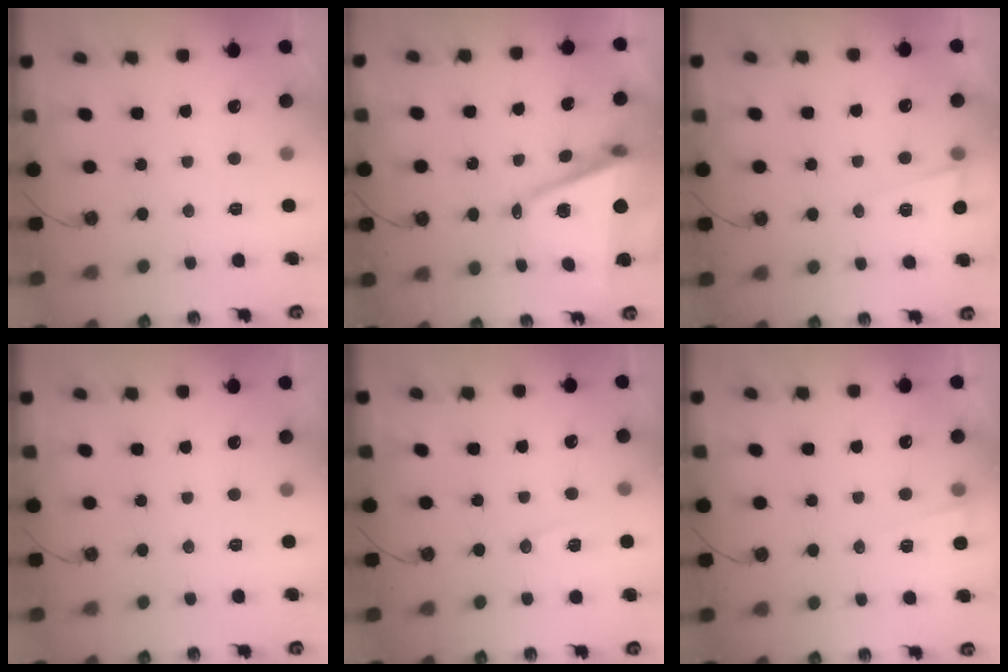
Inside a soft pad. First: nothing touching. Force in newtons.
{"total": 10.4, "press": 9.6, "slide": 3.9}
{"total": 5.4, "press": 5.3, "slide": 1.4}
{"total": 0.0}
{"total": 6.8, "press": 6.6, "slide": 1.8}
{"total": 3.0, "press": 2.8, "slide": 1.1}